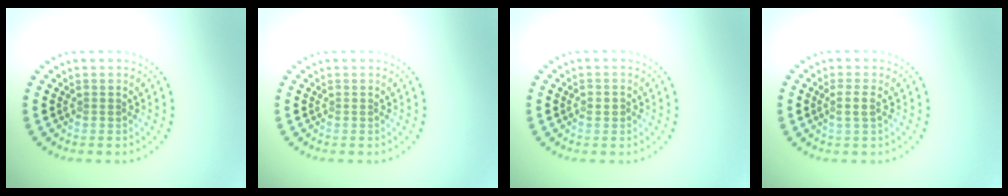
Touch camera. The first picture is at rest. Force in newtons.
{"total": 0.0}
{"total": 1.0, "press": 1.0, "slide": 0.3}
{"total": 1.5, "press": 1.3, "slide": 0.7}